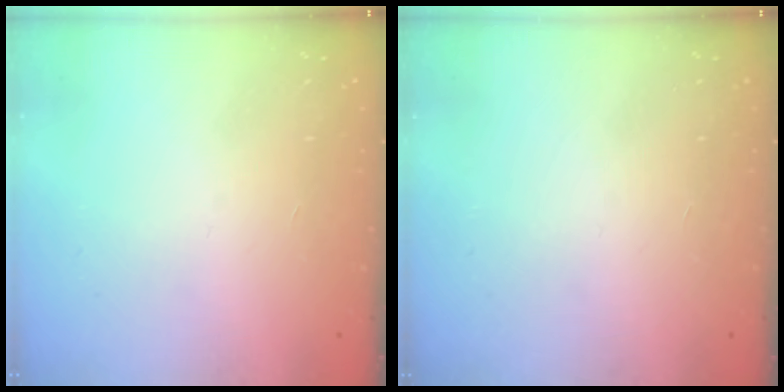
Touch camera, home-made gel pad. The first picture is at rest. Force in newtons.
{"total": 0.0}